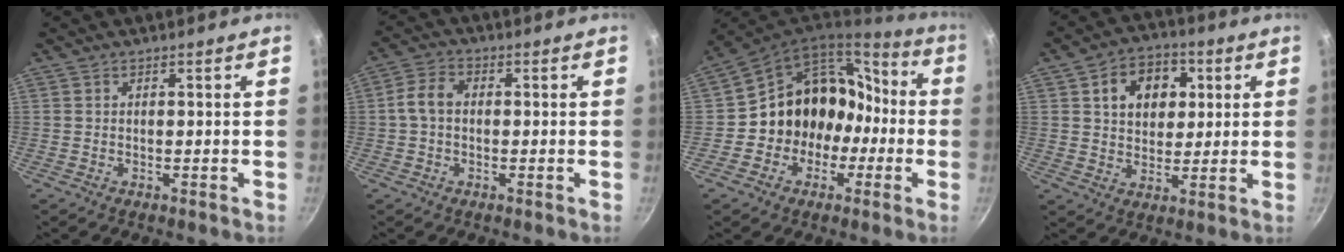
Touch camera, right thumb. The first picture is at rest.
{"total": 4.8, "force": [-0.2, 3.5, 3.3], "torque": [-0.064, 0.019, -0.012]}
{"total": 16.5, "force": [-3.3, 14.5, 7.2], "torque": [-0.060, 0.076, -0.050]}
{"total": 11.5, "force": [3.4, 8.6, 6.8], "torque": [-0.071, 0.002, 0.049]}